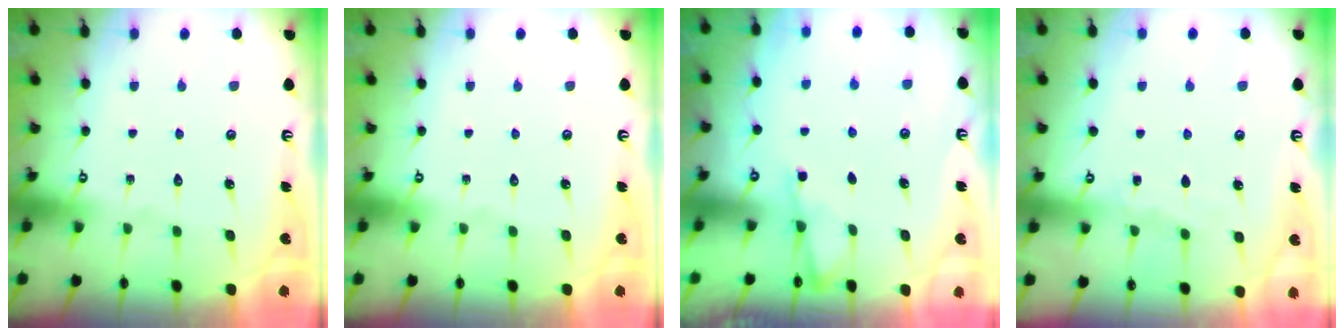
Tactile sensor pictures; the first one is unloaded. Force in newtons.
{"total": 0.0}
{"total": 2.4, "press": 2.3, "slide": 0.5}
{"total": 3.4, "press": 3.4, "slide": 0.1}